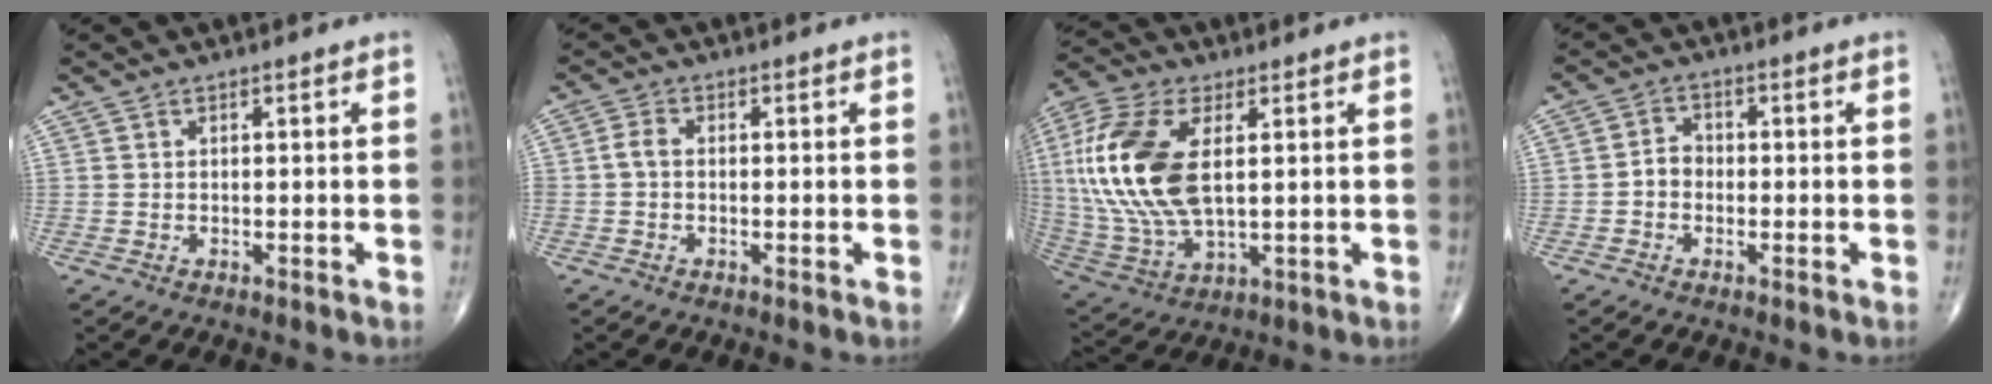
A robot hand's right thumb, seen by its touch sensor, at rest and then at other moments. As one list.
[{"total": 2.3, "force": [-0.4, 1.3, 1.8], "torque": [-0.038, 0.002, -0.014]}, {"total": 20.2, "force": [3.2, 10.4, 17.1], "torque": [-0.384, -0.008, 0.062]}, {"total": 3.2, "force": [-0.9, 2.6, 1.7], "torque": [-0.017, 0.014, -0.024]}]